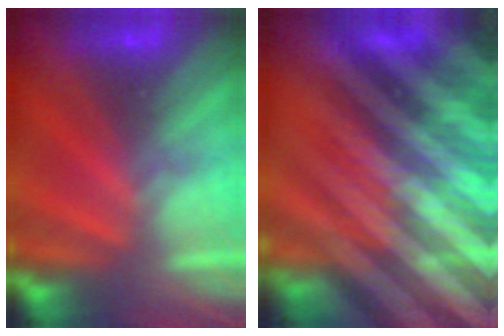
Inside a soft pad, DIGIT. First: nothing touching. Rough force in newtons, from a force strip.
{"total": 9.8}